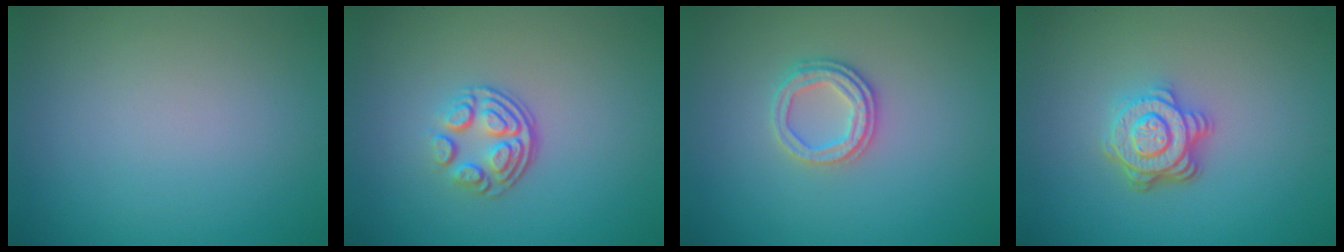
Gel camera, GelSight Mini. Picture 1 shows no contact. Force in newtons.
{"total": 3.6, "press": 2.5, "slide": 2.6}
{"total": 2.5, "press": 2.4, "slide": 0.8}
{"total": 4.3, "press": 3.4, "slide": 2.7}